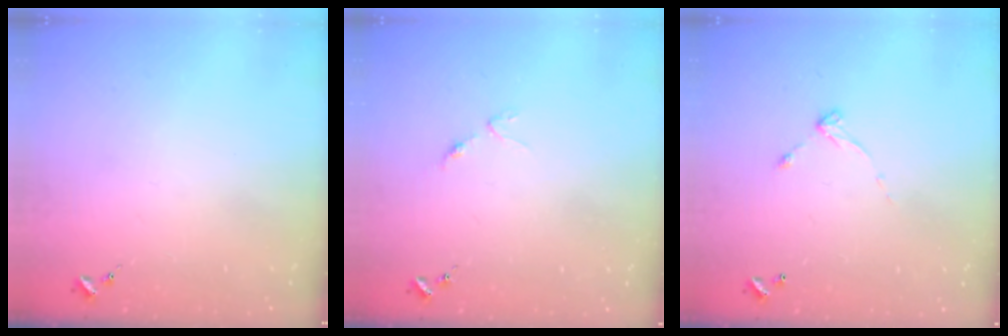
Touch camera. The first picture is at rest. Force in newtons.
{"total": 3.1, "press": 3.0, "slide": 0.4}
{"total": 5.4, "press": 5.4, "slide": 0.3}